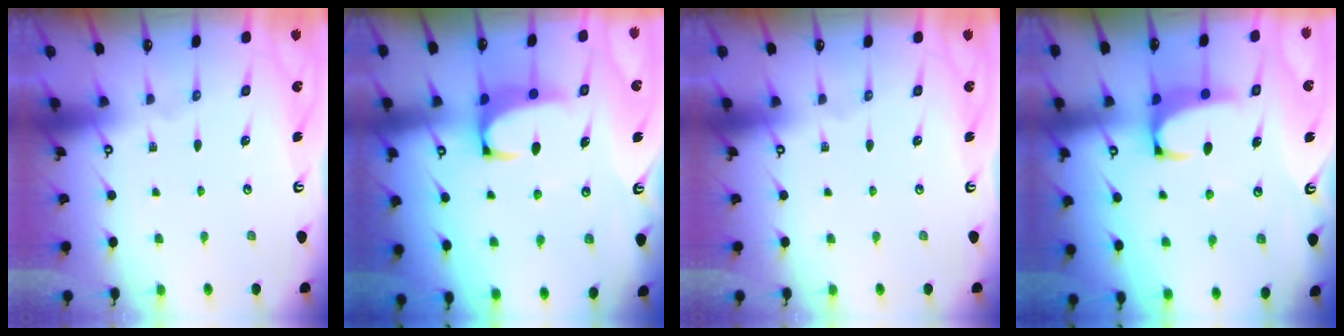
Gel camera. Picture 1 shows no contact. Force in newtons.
{"total": 2.4, "press": 2.2, "slide": 0.9}
{"total": 0.0}
{"total": 2.2, "press": 2.0, "slide": 0.9}